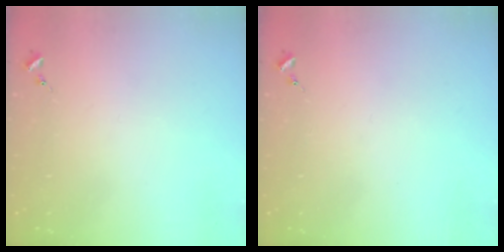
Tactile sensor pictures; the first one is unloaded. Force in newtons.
{"total": 0.0}